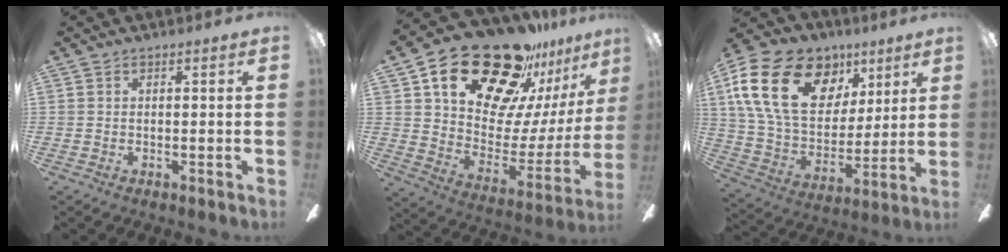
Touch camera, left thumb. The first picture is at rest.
{"total": 27.6, "force": [20.1, 13.4, 13.3], "torque": [-0.201, -0.134, 0.367]}
{"total": 24.9, "force": [10.6, 16.5, 15.4], "torque": [-0.284, -0.030, 0.193]}